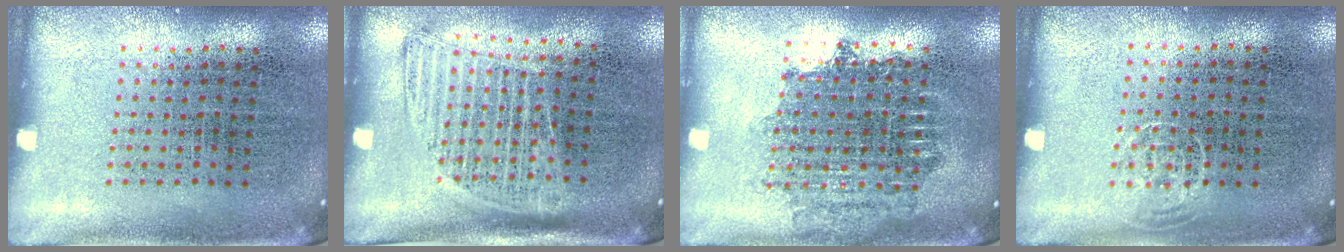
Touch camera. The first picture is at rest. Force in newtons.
{"total": 1.3, "press": 1.1, "slide": 0.7}
{"total": 1.7, "press": 1.4, "slide": 1.0}
{"total": 0.7, "press": 0.5, "slide": 0.4}